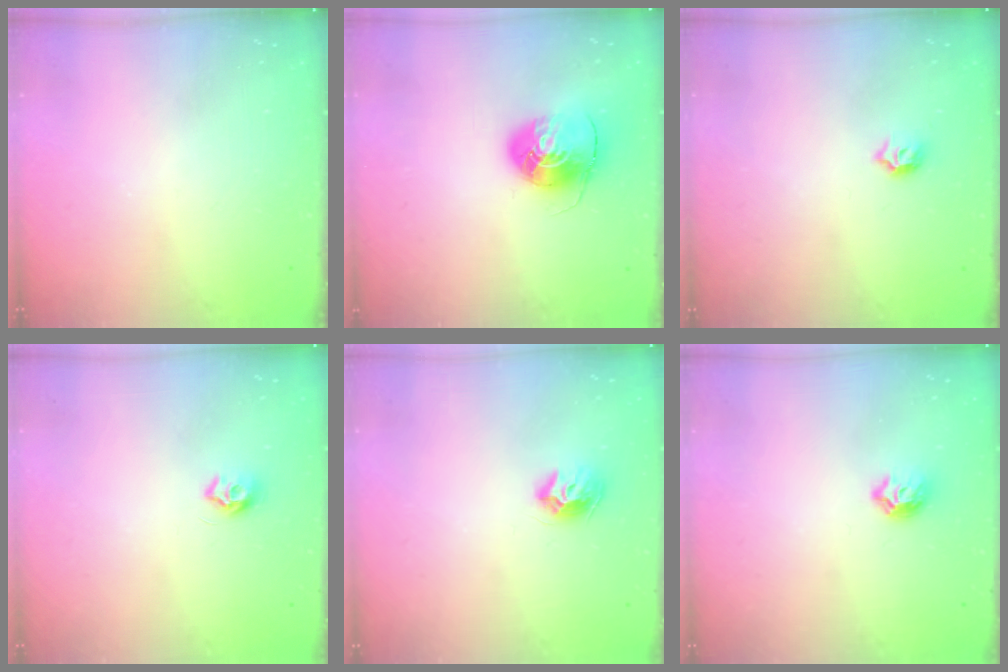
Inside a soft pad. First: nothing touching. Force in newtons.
{"total": 8.5, "press": 8.5, "slide": 0.1}
{"total": 3.7, "press": 3.6, "slide": 0.6}
{"total": 6.4, "press": 6.3, "slide": 0.6}
{"total": 8.1, "press": 8.1, "slide": 0.1}
{"total": 6.0, "press": 5.9, "slide": 0.8}